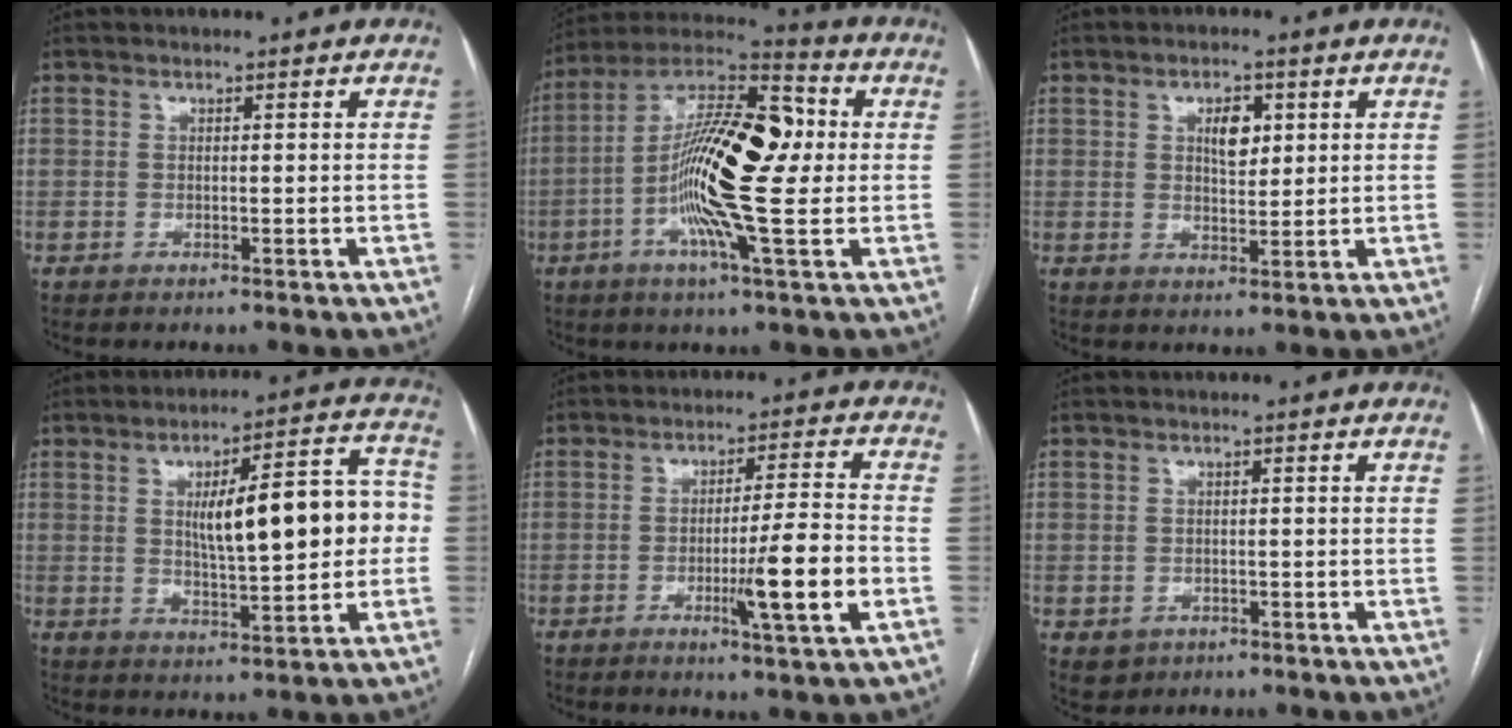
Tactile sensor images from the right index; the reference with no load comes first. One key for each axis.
{"total": 19.5, "fx": -0.6, "fy": 3.0, "fz": 19.2, "tx": -0.345, "ty": 0.023, "tz": -0.024}
{"total": 4.3, "fx": 1.5, "fy": 2.1, "fz": 3.4, "tx": -0.056, "ty": 0.002, "tz": 0.026}
{"total": 14.8, "fx": 1.0, "fy": 3.8, "fz": 14.3, "tx": -0.198, "ty": 0.035, "tz": 0.021}
{"total": 10.0, "fx": -3.0, "fy": -0.5, "fz": 9.6, "tx": -0.149, "ty": -0.013, "tz": -0.050}
{"total": 2.8, "fx": -0.9, "fy": 2.6, "fz": 0.5, "tx": -0.005, "ty": 0.003, "tz": -0.004}